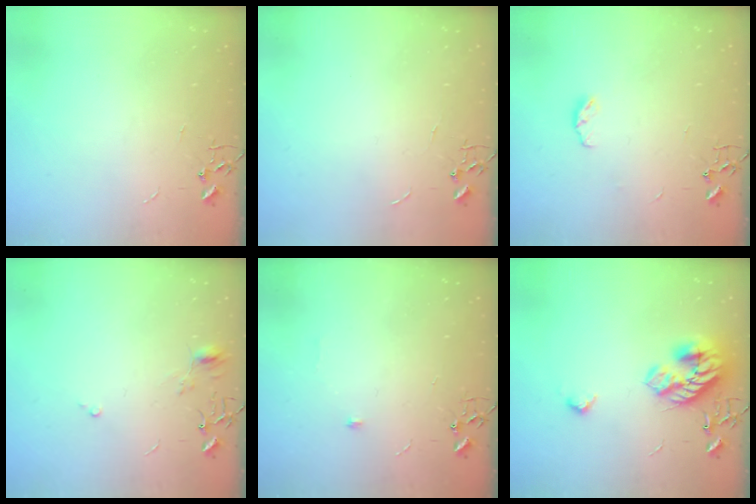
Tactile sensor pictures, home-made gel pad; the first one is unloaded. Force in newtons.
{"total": 0.0}
{"total": 4.7, "press": 4.6, "slide": 0.6}
{"total": 5.8, "press": 5.8, "slide": 0.6}
{"total": 4.7, "press": 4.6, "slide": 1.0}
{"total": 16.7, "press": 16.7, "slide": 0.6}